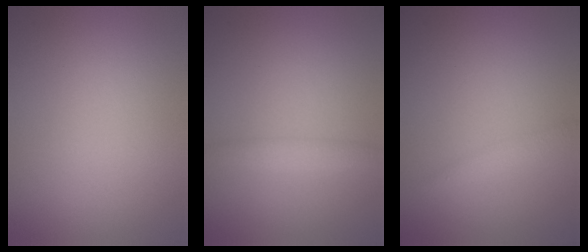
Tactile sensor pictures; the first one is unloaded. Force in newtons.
{"total": 1.4, "press": 1.4, "slide": 0.0}
{"total": 1.0, "press": 1.0, "slide": 0.0}